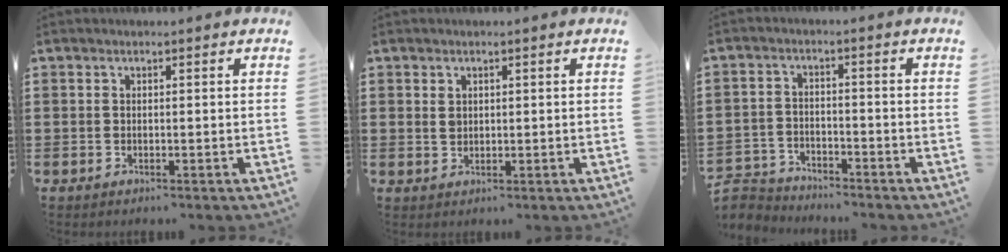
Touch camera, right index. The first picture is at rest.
{"total": 1.4, "force": [0.6, 1.1, 0.7], "torque": [-0.016, 0.004, 0.013]}
{"total": 3.8, "force": [-3.8, 0.6, -0.2], "torque": [-0.021, -0.008, -0.086]}